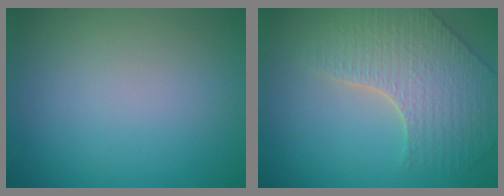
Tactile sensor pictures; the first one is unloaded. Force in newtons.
{"total": 4.0, "press": 4.0, "slide": 0.3}